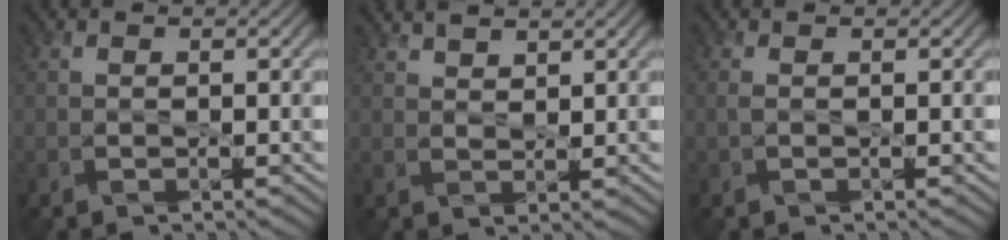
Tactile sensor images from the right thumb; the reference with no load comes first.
{"total": 2.4, "force": [2.1, 0.7, 1.0], "torque": [-0.017, -0.004, 0.044]}
{"total": 0.6, "force": [0.0, 0.1, 0.6], "torque": [-0.016, 0.002, 0.001]}